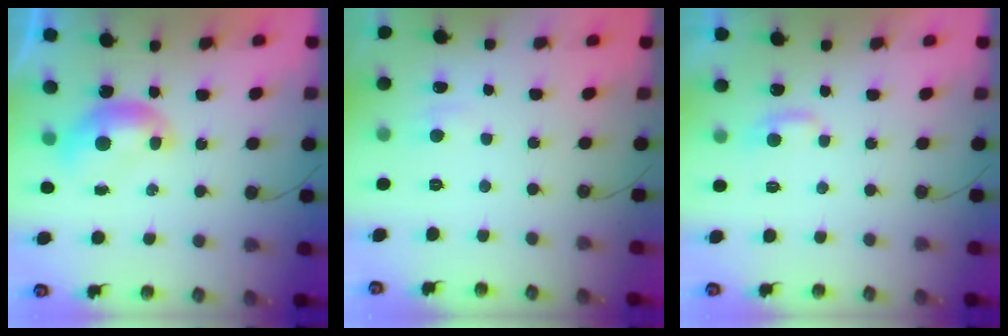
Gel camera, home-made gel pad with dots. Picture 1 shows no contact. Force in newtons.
{"total": 2.7, "press": 2.7, "slide": 0.3}
{"total": 1.2, "press": 1.0, "slide": 0.7}